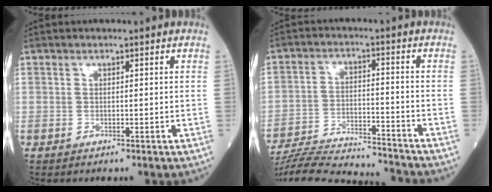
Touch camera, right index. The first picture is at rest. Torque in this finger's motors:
{"motor_torque": [-1.33, -0.81, -1.01, -0.21]}